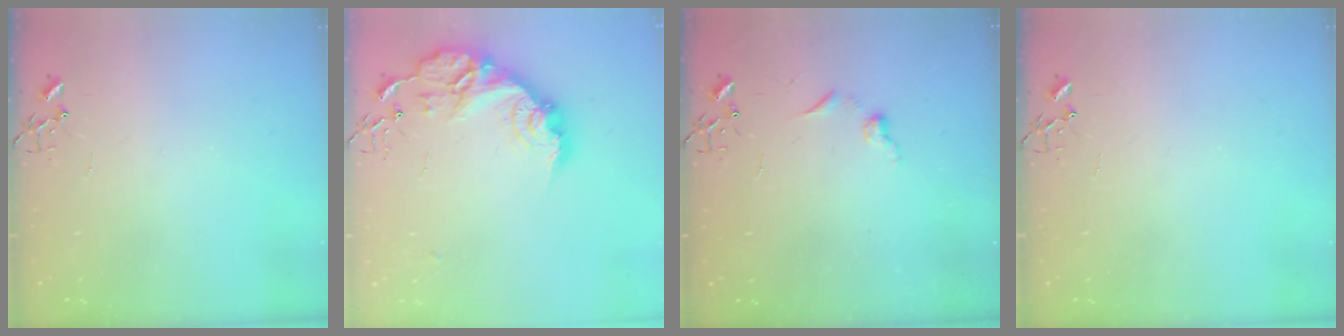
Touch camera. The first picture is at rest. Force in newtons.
{"total": 17.3, "press": 17.3, "slide": 1.2}
{"total": 6.1, "press": 6.0, "slide": 0.6}
{"total": 0.0}